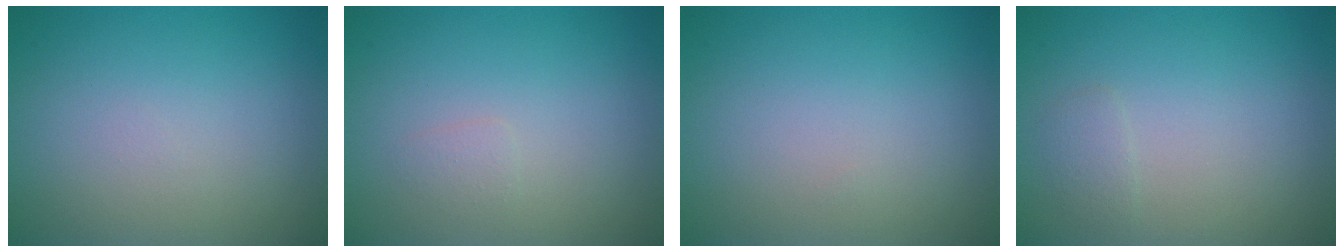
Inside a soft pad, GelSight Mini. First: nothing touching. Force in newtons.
{"total": 0.7, "press": 0.7, "slide": 0.1}
{"total": 0.0}
{"total": 0.9, "press": 0.9, "slide": 0.0}